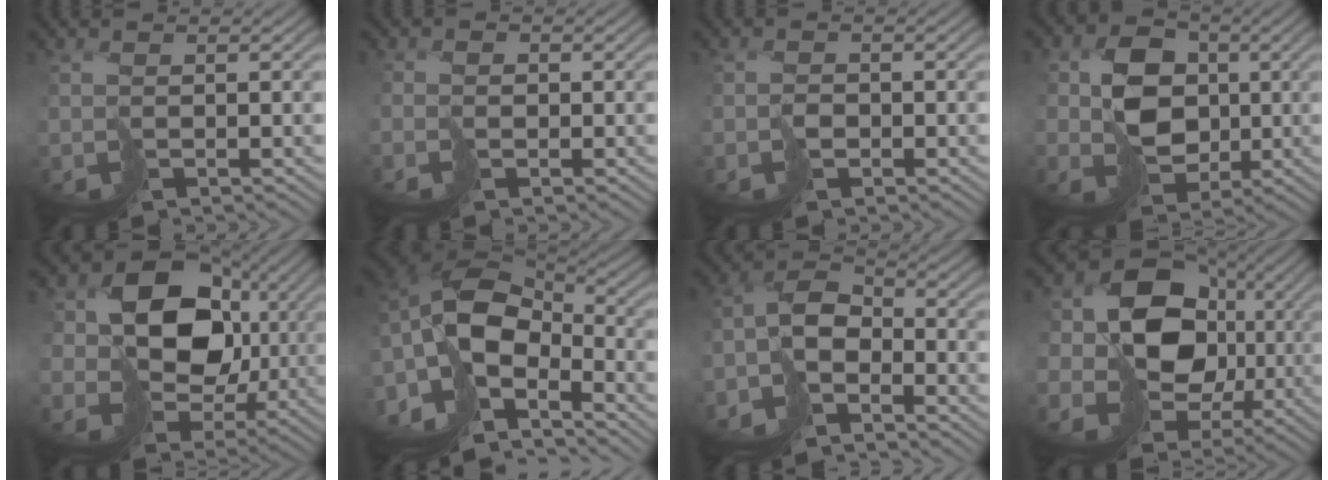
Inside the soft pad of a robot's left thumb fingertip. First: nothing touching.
{"total": 1.0, "force": [-0.5, 0.4, -0.8], "torque": [0.028, 0.001, -0.015]}
{"total": 1.0, "force": [-0.8, 0.6, -0.2], "torque": [0.011, 0.001, -0.018]}
{"total": 7.8, "force": [0.4, 6.6, 4.0], "torque": [-0.076, 0.003, 0.001]}
{"total": 12.9, "force": [1.7, 10.6, 7.2], "torque": [-0.126, -0.008, 0.028]}
{"total": 14.7, "force": [-5.2, 8.6, 10.7], "torque": [-0.252, -0.009, -0.090]}
{"total": 7.2, "force": [-5.3, 3.5, 3.4], "torque": [-0.052, 0.003, -0.115]}
{"total": 13.6, "force": [0.5, 11.4, 7.4], "torque": [-0.151, -0.005, 0.008]}